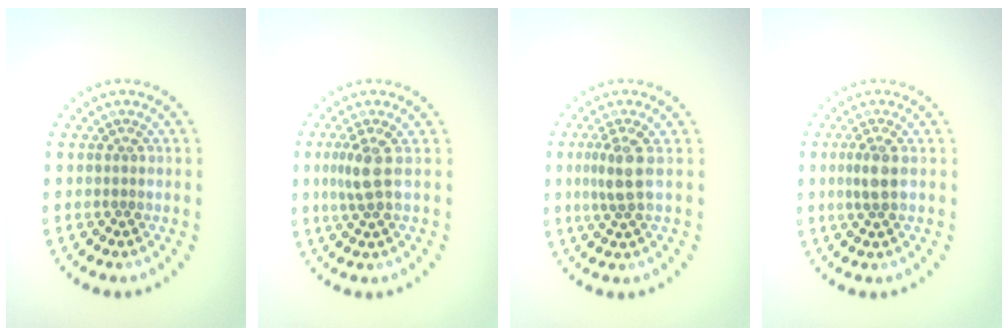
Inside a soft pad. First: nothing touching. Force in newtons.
{"total": 2.2, "press": 1.7, "slide": 1.4}
{"total": 2.7, "press": 2.2, "slide": 1.5}
{"total": 2.0, "press": 1.8, "slide": 0.9}